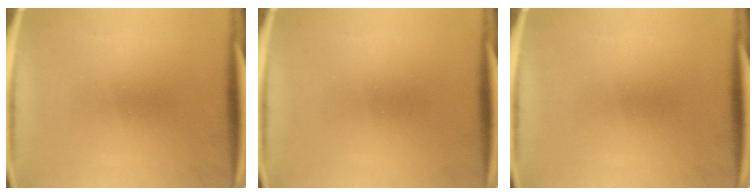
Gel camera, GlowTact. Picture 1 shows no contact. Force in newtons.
{"total": 0.0}
{"total": 0.0}